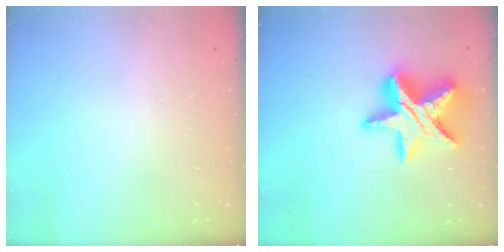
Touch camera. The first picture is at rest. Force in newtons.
{"total": 19.0, "press": 18.9, "slide": 1.5}